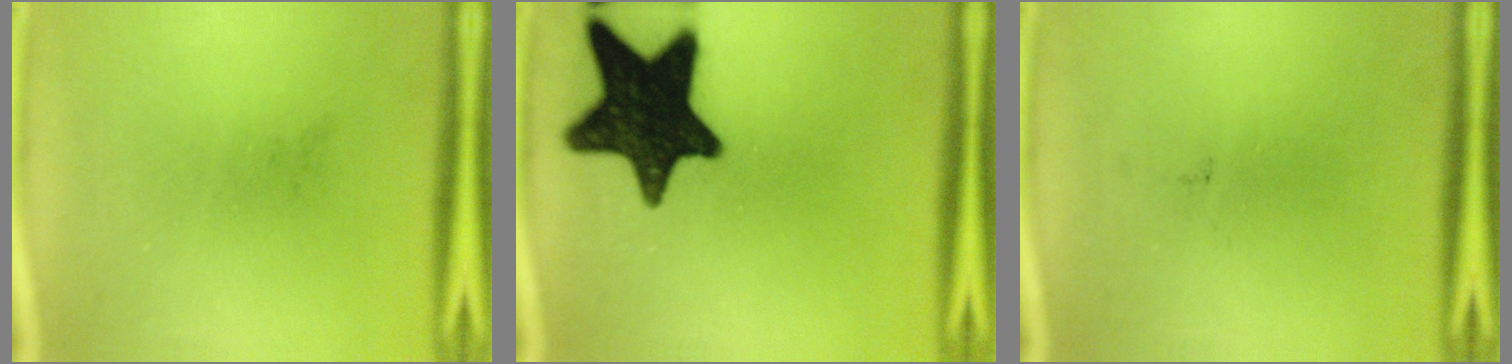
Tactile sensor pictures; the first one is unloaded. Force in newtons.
{"total": 18.4}
{"total": 0.0}